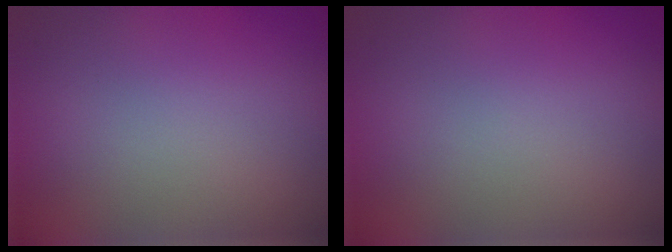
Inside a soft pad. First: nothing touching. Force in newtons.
{"total": 0.0}